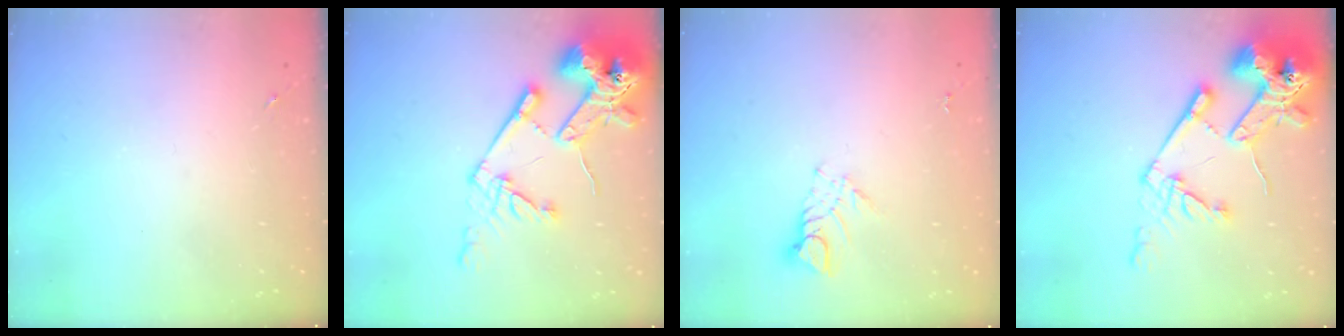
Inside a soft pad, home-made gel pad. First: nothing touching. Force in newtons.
{"total": 22.8, "press": 22.6, "slide": 2.9}
{"total": 5.8, "press": 5.8, "slide": 0.3}
{"total": 22.8, "press": 22.6, "slide": 2.9}